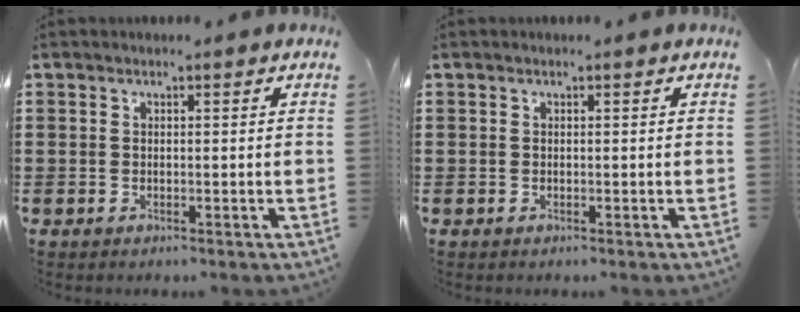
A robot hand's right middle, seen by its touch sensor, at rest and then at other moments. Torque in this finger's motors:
{"motor_torque": [0.00, 0.00, 0.00, 0.00]}